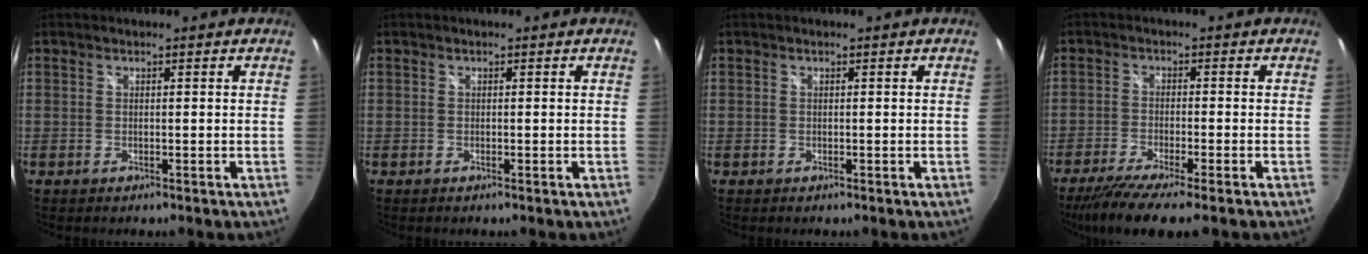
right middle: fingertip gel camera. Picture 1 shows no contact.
{"total": 0.0}
{"total": 0.0}
{"total": 8.7, "force": [-6.8, 0.1, 5.4], "torque": [-0.122, -0.032, -0.116]}